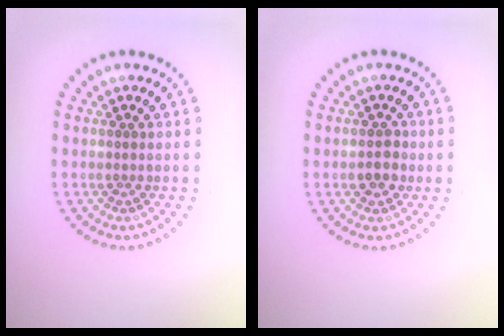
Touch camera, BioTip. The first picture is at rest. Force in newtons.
{"total": 1.7, "press": 1.7, "slide": 0.3}